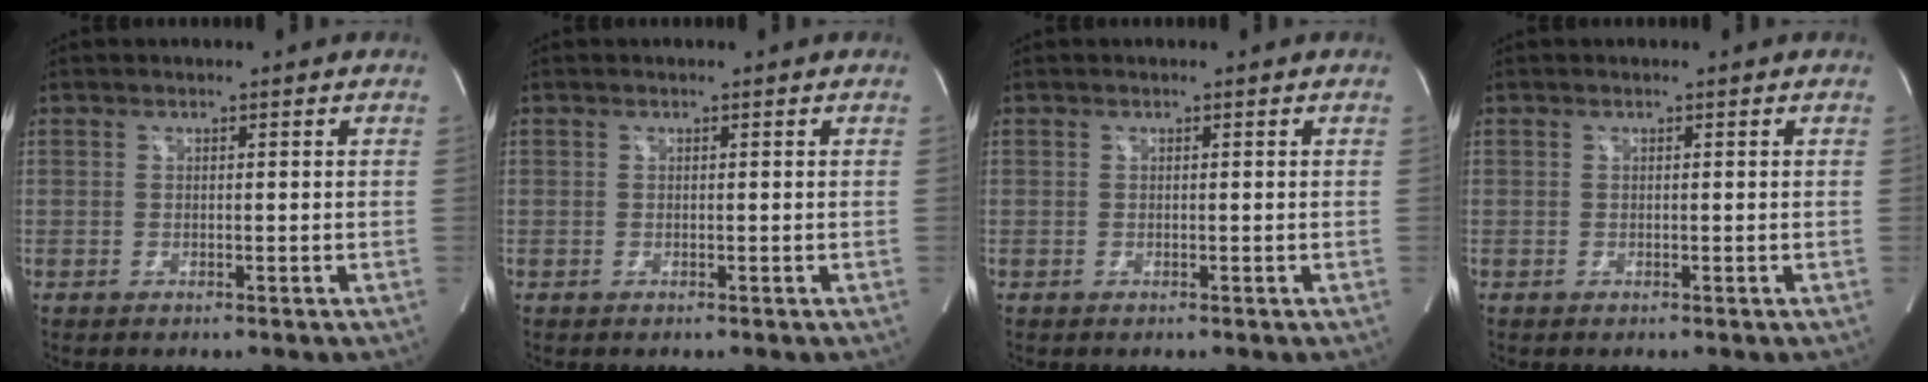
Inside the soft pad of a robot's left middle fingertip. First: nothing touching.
{"total": 0.0}
{"total": 0.0}
{"total": 0.0}